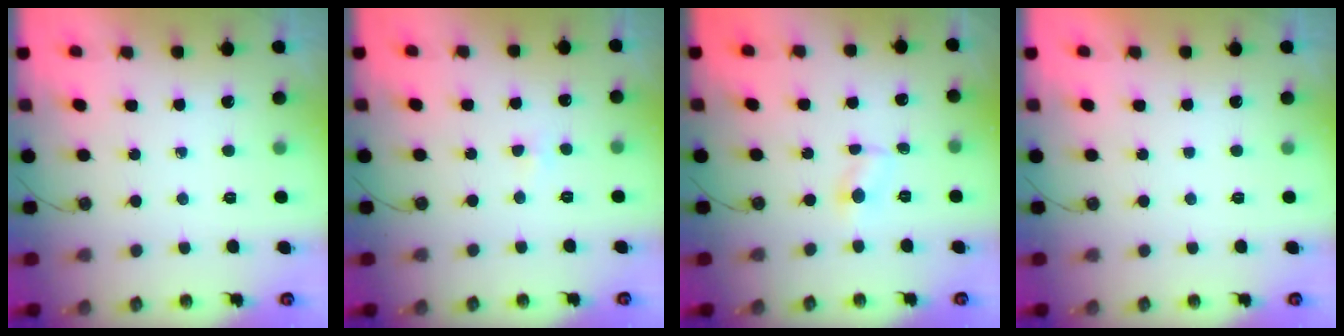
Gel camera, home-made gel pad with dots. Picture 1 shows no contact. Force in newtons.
{"total": 4.3, "press": 2.5, "slide": 3.5}
{"total": 2.4, "press": 2.4, "slide": 0.3}
{"total": 0.0}